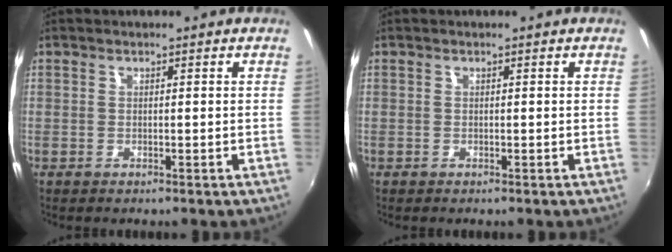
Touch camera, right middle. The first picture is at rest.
{"total": 0.0}